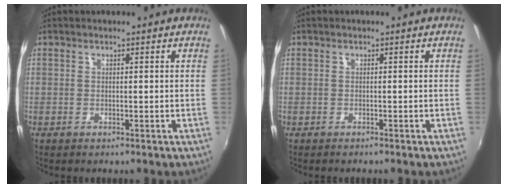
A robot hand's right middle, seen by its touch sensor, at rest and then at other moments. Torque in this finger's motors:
{"motor_torque": [-0.45, 0.11, 0.00, 0.00]}